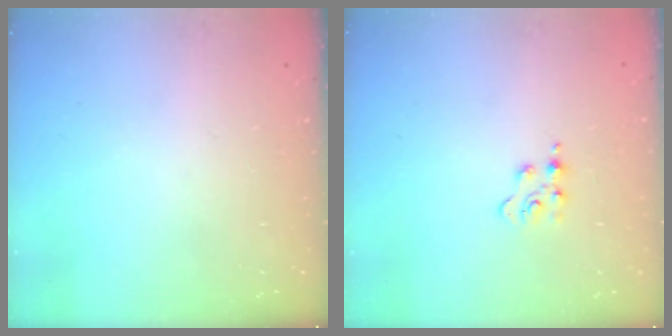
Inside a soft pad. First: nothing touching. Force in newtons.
{"total": 2.9, "press": 2.9, "slide": 0.4}